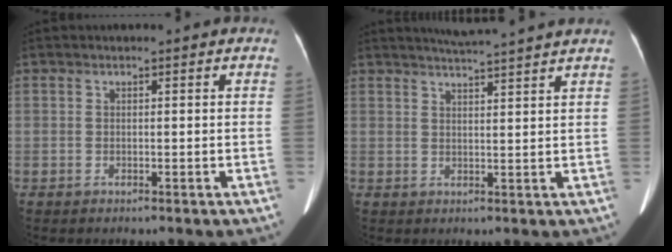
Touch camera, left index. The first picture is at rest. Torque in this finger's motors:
{"motor_torque": [0.17, -0.86, -0.03, 0.05]}